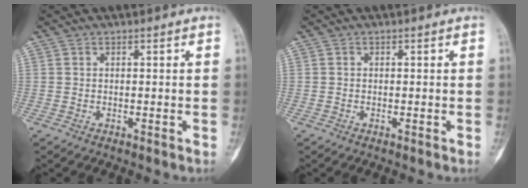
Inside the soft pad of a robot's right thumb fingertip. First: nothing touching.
{"total": 0.0}